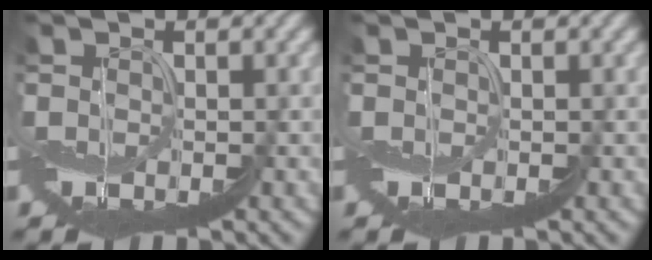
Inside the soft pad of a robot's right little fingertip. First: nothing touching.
{"total": 0.0}